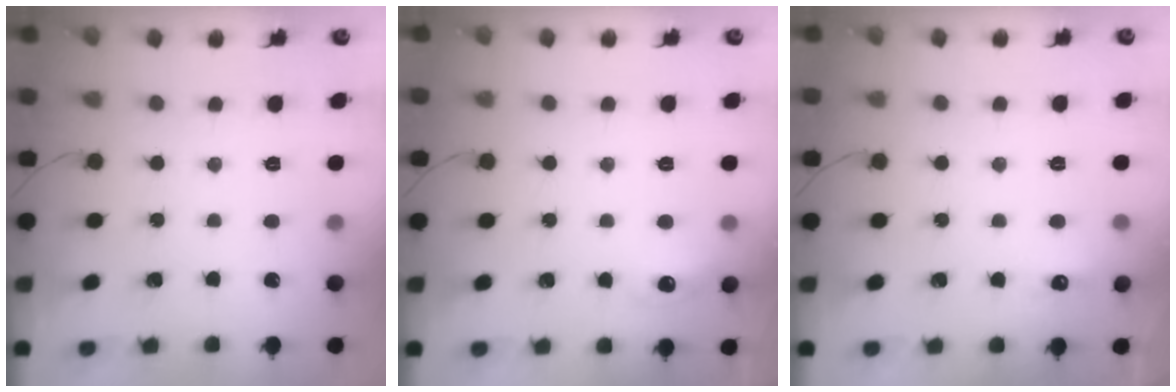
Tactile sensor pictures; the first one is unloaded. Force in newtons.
{"total": 7.3, "press": 7.3, "slide": 0.7}
{"total": 6.2, "press": 5.9, "slide": 1.8}